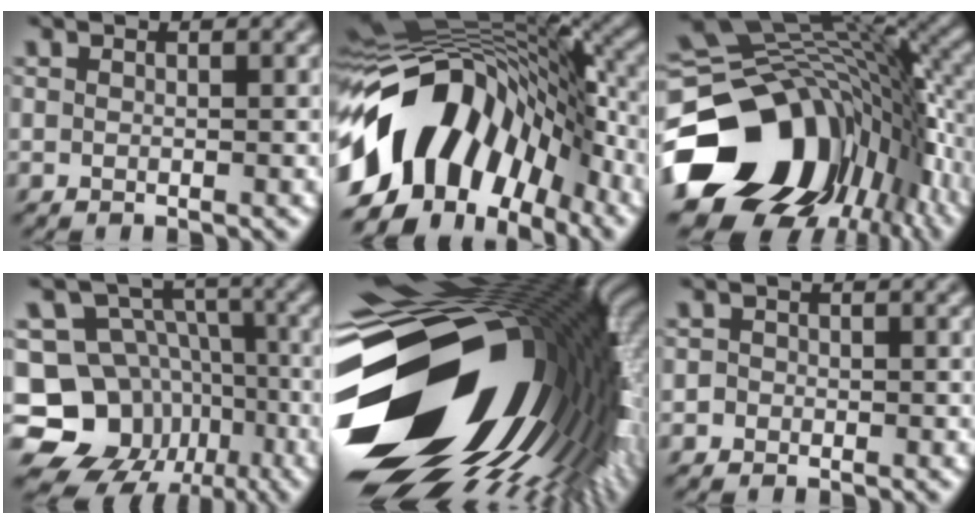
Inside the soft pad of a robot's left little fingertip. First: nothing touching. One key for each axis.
{"total": 16.2, "fx": -5.0, "fy": 10.4, "fz": 11.4, "tx": -0.207, "ty": 0.019, "tz": -0.099}
{"total": 17.6, "fx": -7.2, "fy": 12.5, "fz": 10.0, "tx": -0.206, "ty": -0.034, "tz": -0.105}
{"total": 14.1, "fx": -6.6, "fy": 11.7, "fz": 4.4, "tx": -0.086, "ty": -0.008, "tz": -0.125}
{"total": 21.2, "fx": -3.4, "fy": 12.0, "fz": 17.1, "tx": -0.307, "ty": -0.052, "tz": -0.049}
{"total": 1.0, "fx": -0.3, "fy": 1.0, "fz": 0.1, "tx": 0.009, "ty": 0.002, "tz": -0.009}